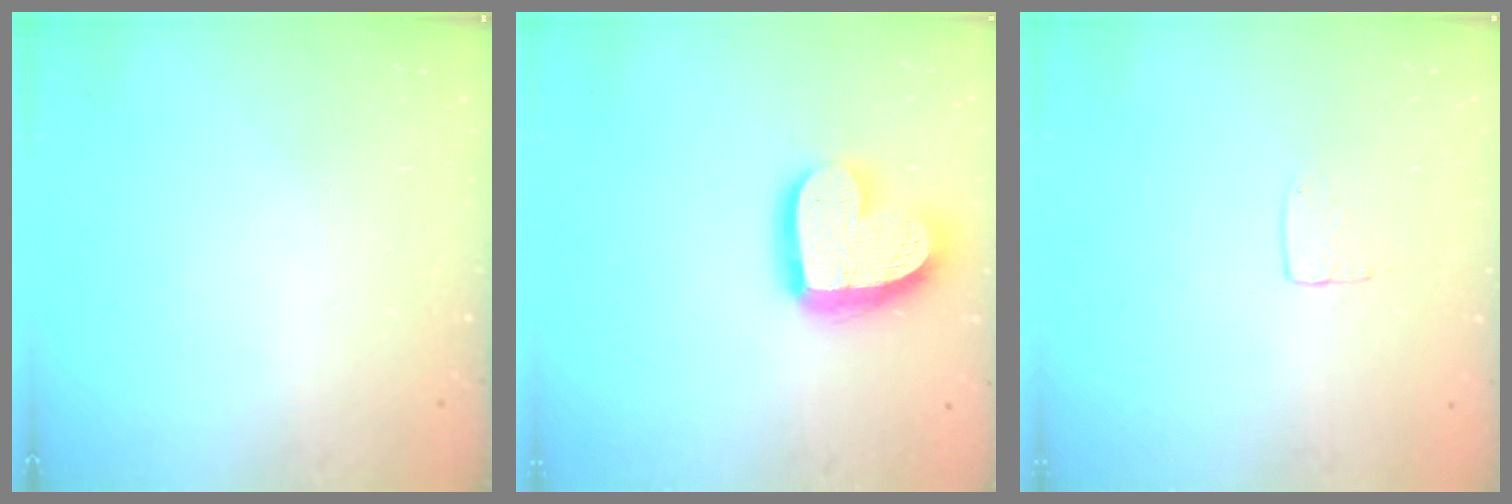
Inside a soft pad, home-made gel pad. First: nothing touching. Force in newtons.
{"total": 17.7, "press": 17.7, "slide": 1.1}
{"total": 3.7, "press": 3.7, "slide": 0.3}